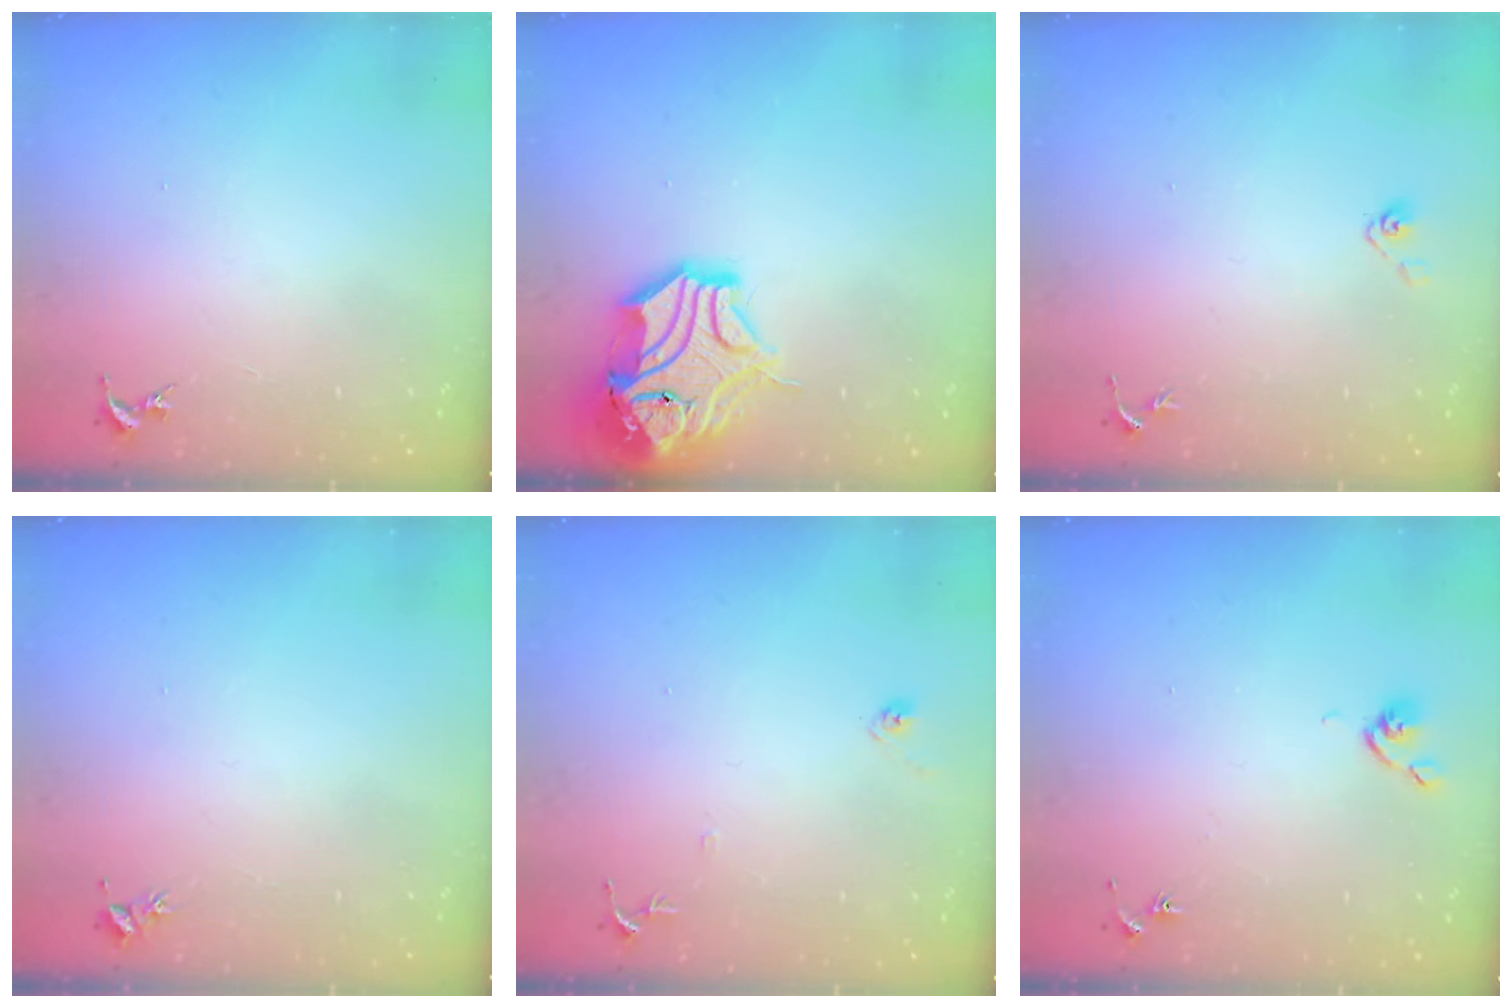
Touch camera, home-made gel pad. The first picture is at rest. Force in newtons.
{"total": 17.4, "press": 17.2, "slide": 2.4}
{"total": 3.8, "press": 3.2, "slide": 2.0}
{"total": 3.4, "press": 3.4, "slide": 0.5}
{"total": 6.4, "press": 6.4, "slide": 0.6}
{"total": 5.0, "press": 4.9, "slide": 0.7}